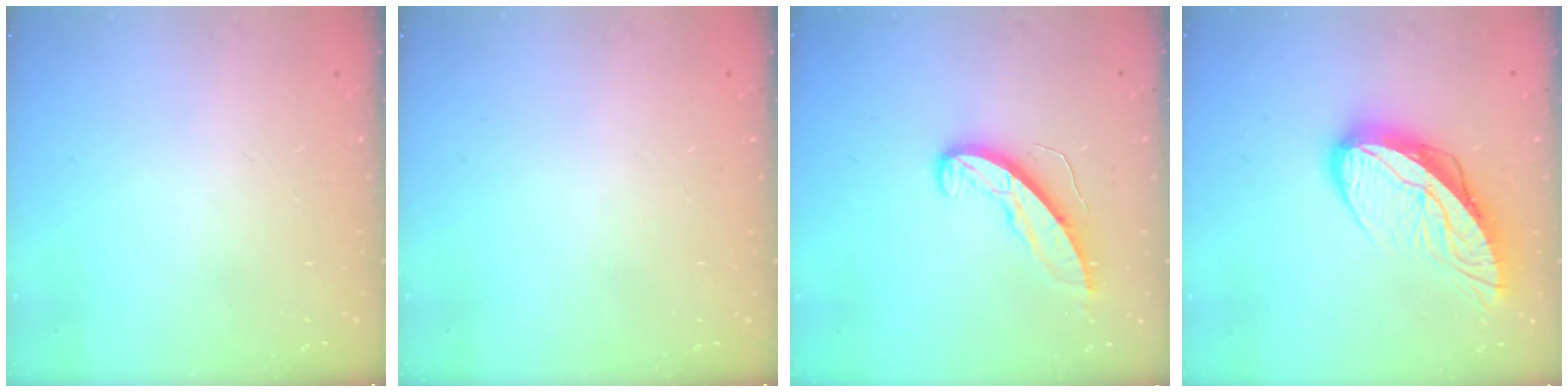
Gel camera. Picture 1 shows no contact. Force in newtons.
{"total": 0.0}
{"total": 8.9, "press": 8.9, "slide": 0.5}
{"total": 12.5, "press": 12.5, "slide": 1.3}